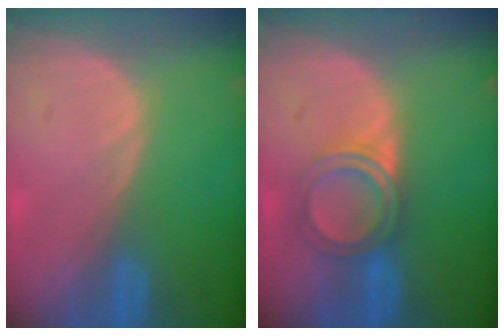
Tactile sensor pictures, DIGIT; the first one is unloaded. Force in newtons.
{"total": 4.8, "press": 4.6, "slide": 1.4}